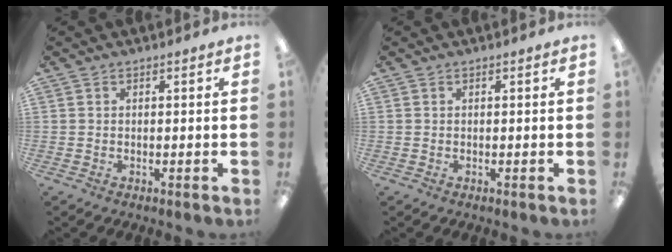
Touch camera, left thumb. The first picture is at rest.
{"total": 0.0}